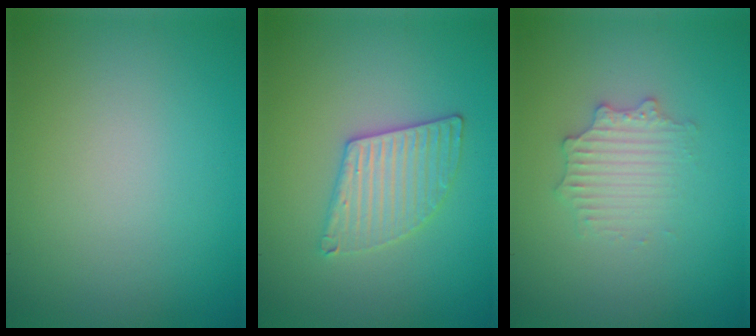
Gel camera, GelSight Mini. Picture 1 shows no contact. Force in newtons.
{"total": 3.0, "press": 3.0, "slide": 0.4}
{"total": 2.6, "press": 2.6, "slide": 0.4}